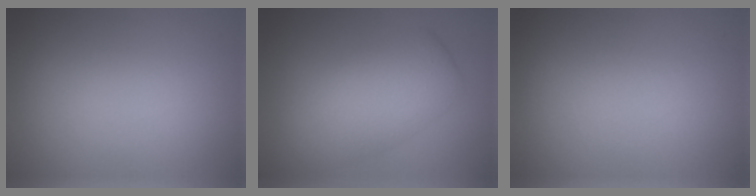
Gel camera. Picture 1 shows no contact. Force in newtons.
{"total": 6.0, "press": 6.0, "slide": 0.3}
{"total": 0.0}